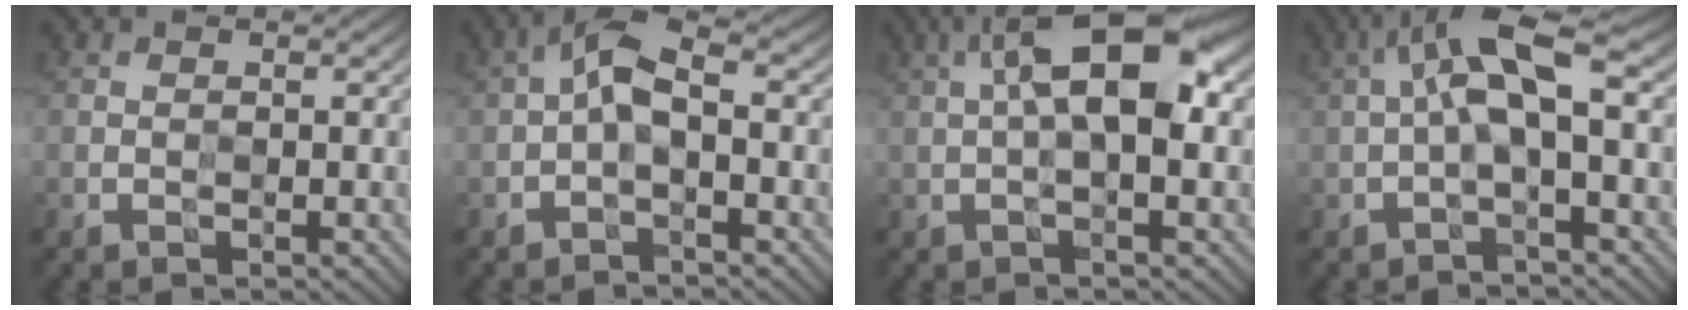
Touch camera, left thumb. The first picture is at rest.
{"total": 4.4, "force": [-0.5, 1.7, 4.0], "torque": [-0.083, 0.015, -0.022]}
{"total": 9.6, "force": [1.8, 3.3, 8.9], "torque": [-0.153, 0.024, 0.020]}
{"total": 8.5, "force": [0.8, 2.4, 8.1], "torque": [-0.160, 0.029, 0.003]}